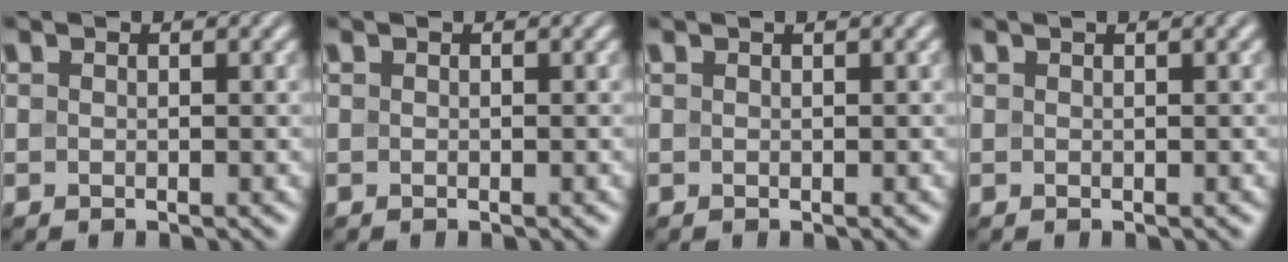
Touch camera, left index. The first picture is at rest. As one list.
[{"total": 0.0}, {"total": 1.4, "force": [0.7, 0.4, 1.1], "torque": [-0.014, 0.003, 0.003]}, {"total": 1.7, "force": [0.9, 0.6, 1.4], "torque": [-0.016, 0.002, 0.005]}]